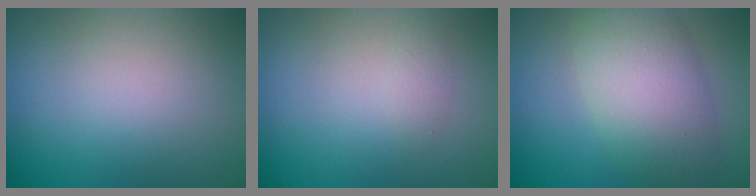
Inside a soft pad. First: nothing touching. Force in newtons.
{"total": 0.8, "press": 0.8, "slide": 0.0}
{"total": 7.0, "press": 7.0, "slide": 0.5}